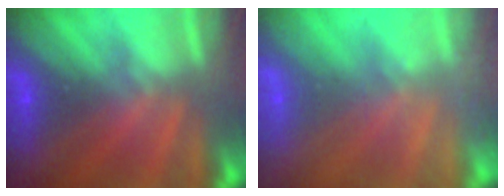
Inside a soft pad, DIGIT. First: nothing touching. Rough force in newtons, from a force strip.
{"total": 2.4}